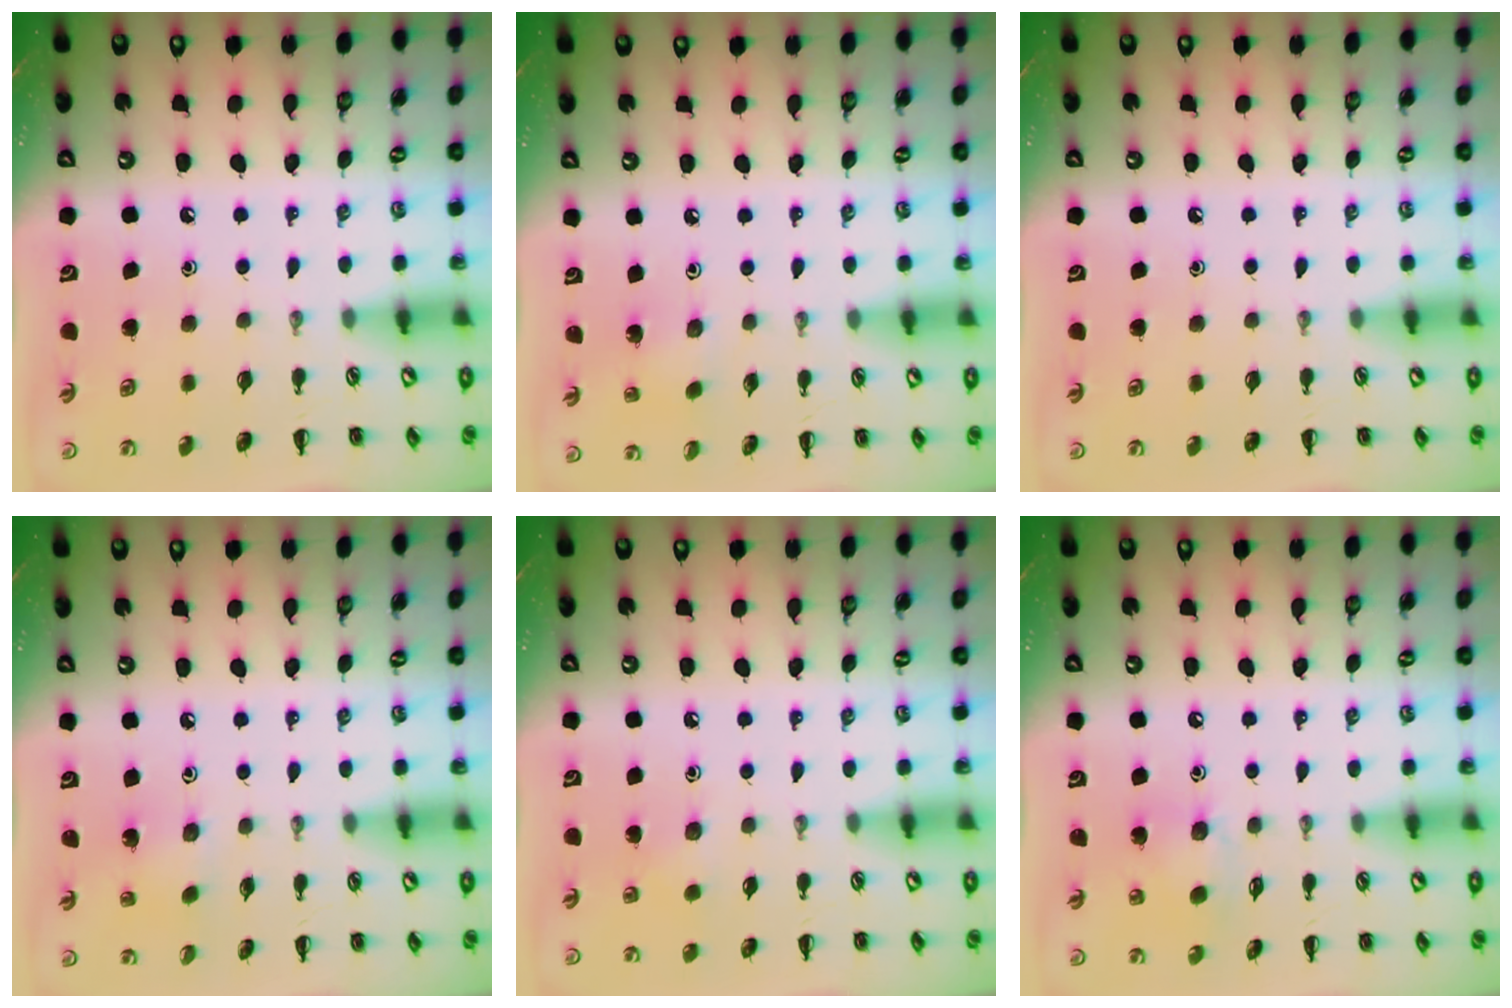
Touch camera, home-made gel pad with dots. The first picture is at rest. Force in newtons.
{"total": 1.4, "press": 1.2, "slide": 0.6}
{"total": 0.0}
{"total": 1.6, "press": 1.5, "slide": 0.5}
{"total": 4.3, "press": 4.1, "slide": 1.3}
{"total": 8.2, "press": 8.2, "slide": 0.9}